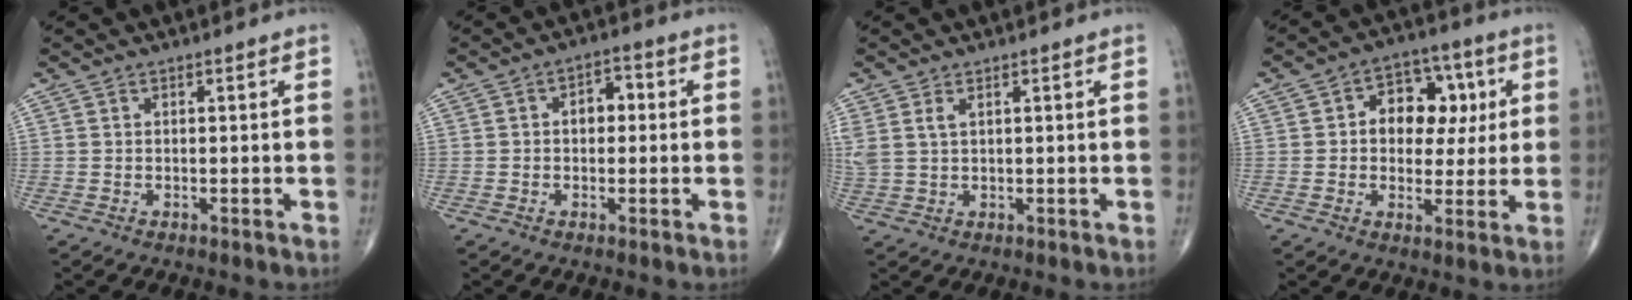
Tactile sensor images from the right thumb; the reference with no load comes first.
{"total": 4.5, "force": [0.3, 3.0, 3.3], "torque": [-0.034, 0.017, -0.003]}
{"total": 3.7, "force": [1.5, 1.9, 2.8], "torque": [-0.080, 0.008, 0.039]}
{"total": 11.7, "force": [2.0, 8.3, 8.0], "torque": [-0.057, 0.014, 0.026]}